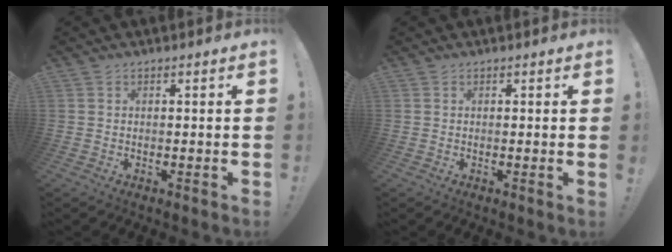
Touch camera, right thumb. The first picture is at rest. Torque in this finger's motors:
{"motor_torque": [-0.16, 0.16, 0.52, -0.09, 0.02]}